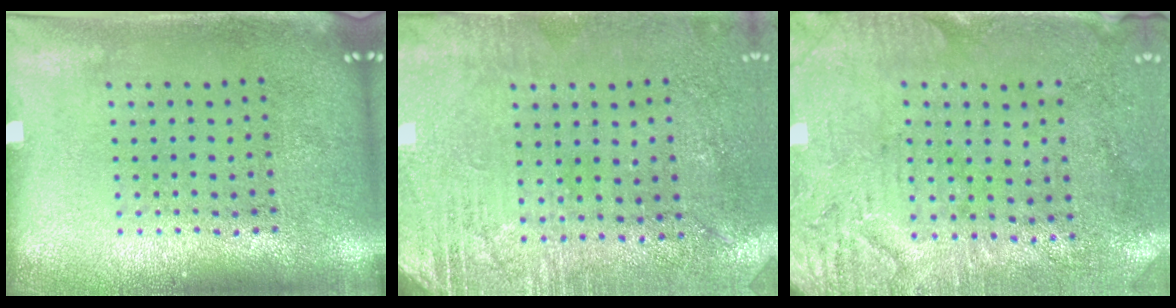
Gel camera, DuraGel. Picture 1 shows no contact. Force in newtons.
{"total": 2.8, "press": 2.5, "slide": 1.4}
{"total": 3.2, "press": 2.6, "slide": 1.8}